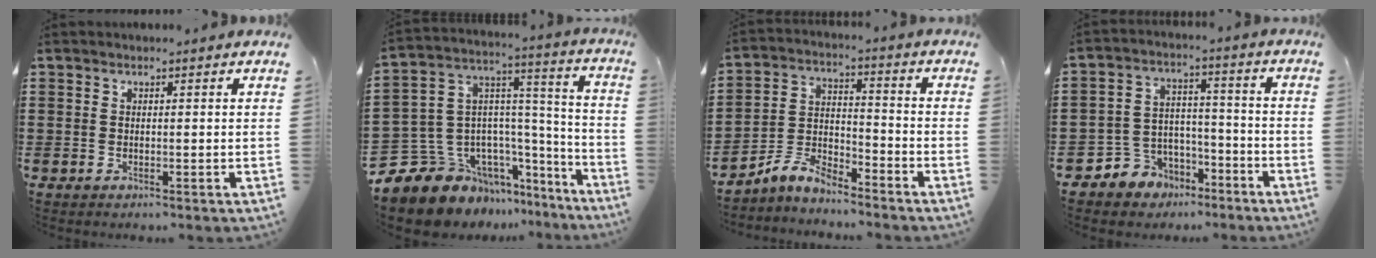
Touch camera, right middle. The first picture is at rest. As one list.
[{"total": 11.2, "force": [-8.5, 7.0, 2.1], "torque": [-0.093, -0.006, -0.161]}, {"total": 6.1, "force": [-5.6, 1.8, 1.7], "torque": [-0.050, 0.001, -0.116]}, {"total": 5.6, "force": [-4.1, 3.7, -0.4], "torque": [-0.021, 0.004, -0.085]}]